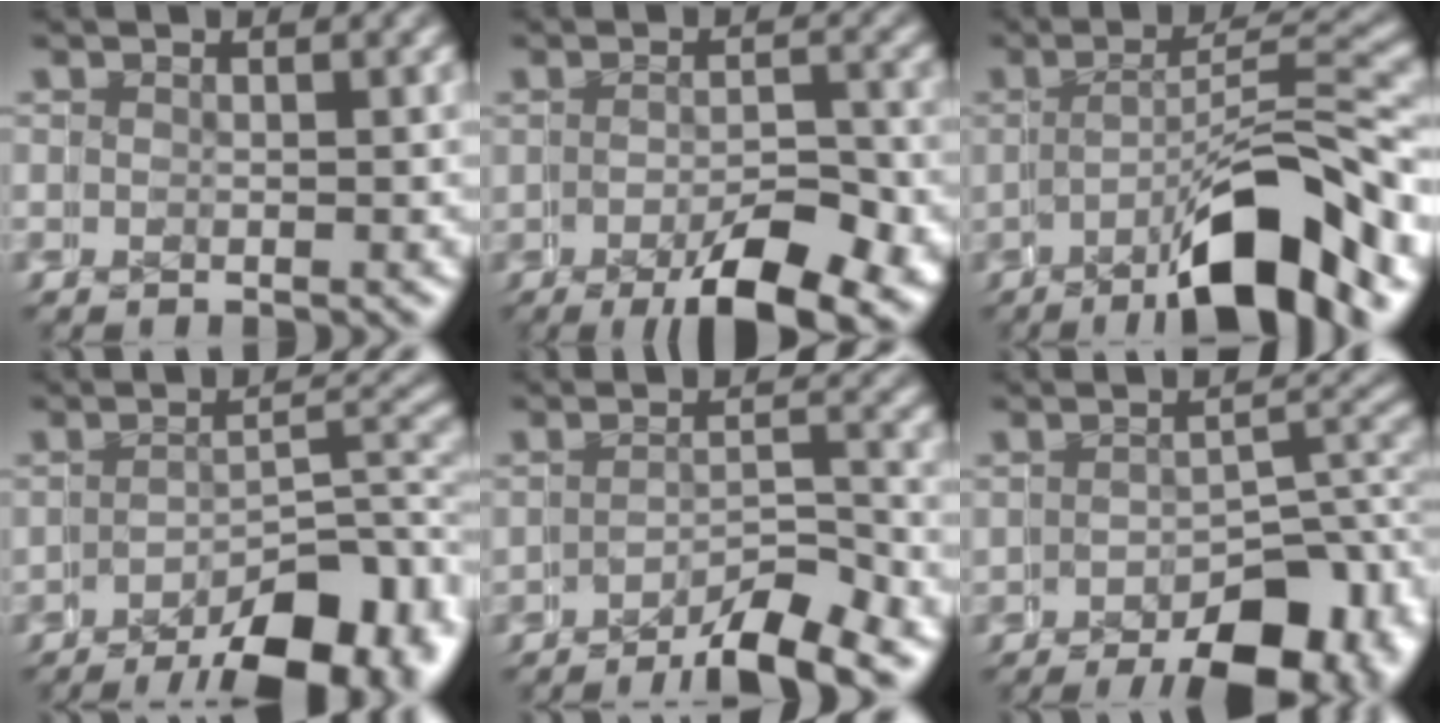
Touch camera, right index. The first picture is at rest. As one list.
[{"total": 6.3, "force": [-4.3, 1.5, 4.4], "torque": [-0.036, -0.006, -0.059]}, {"total": 8.2, "force": [-4.7, 0.8, 6.6], "torque": [-0.073, 0.010, -0.063]}, {"total": 8.8, "force": [-6.5, 2.7, 5.2], "torque": [-0.031, 0.003, -0.096]}, {"total": 4.4, "force": [-4.2, 0.1, 1.6], "torque": [0.014, 0.011, -0.072]}, {"total": 6.6, "force": [-4.5, 2.4, 4.3], "torque": [-0.017, 0.006, -0.068]}]